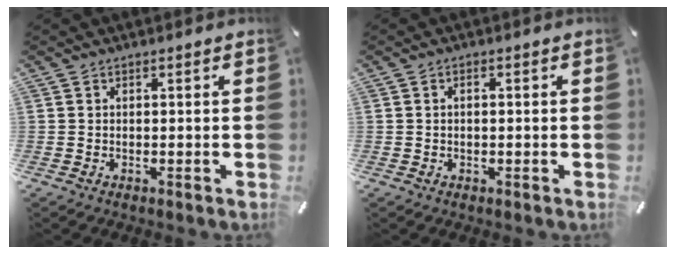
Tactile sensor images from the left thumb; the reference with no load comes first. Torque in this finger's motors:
{"motor_torque": [-0.04, -0.33, -0.33, 0.01, 0.01]}